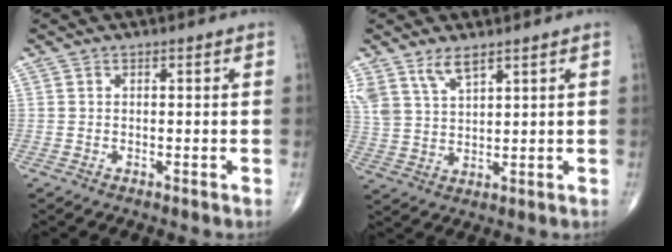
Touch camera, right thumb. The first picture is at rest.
{"total": 6.2, "force": [4.5, 2.3, 3.6], "torque": [-0.067, -0.019, 0.095]}